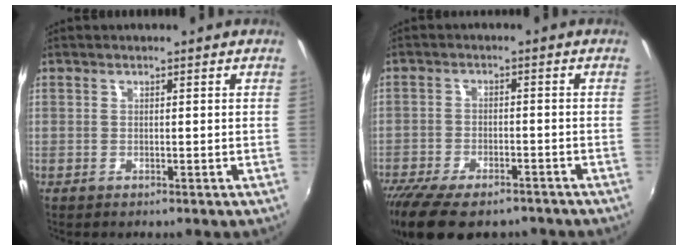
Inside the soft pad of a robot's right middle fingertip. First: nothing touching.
{"total": 15.1, "force": [-11.5, 5.6, 7.9], "torque": [-0.177, -0.043, -0.186]}